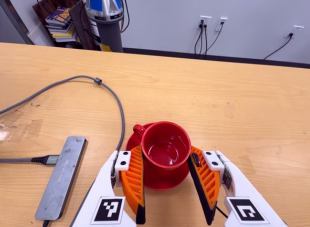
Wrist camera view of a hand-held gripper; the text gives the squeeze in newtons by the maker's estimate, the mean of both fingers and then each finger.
{"total": 6.2, "left": 6.5, "right": 6.0}